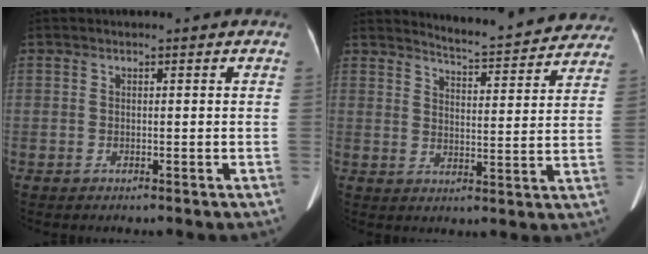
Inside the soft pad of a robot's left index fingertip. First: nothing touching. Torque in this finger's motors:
{"motor_torque": [0.48, -0.58, 0.00, -0.01]}